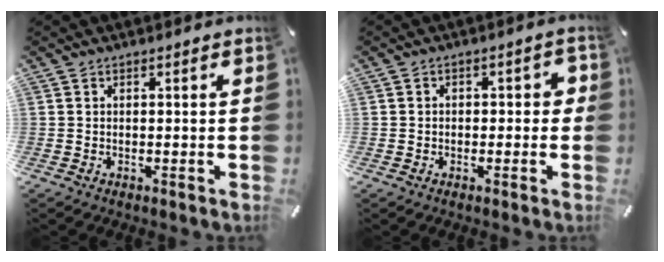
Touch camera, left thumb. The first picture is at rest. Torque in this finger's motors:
{"motor_torque": [0.06, 0.00, -0.02, 0.11, -0.03]}